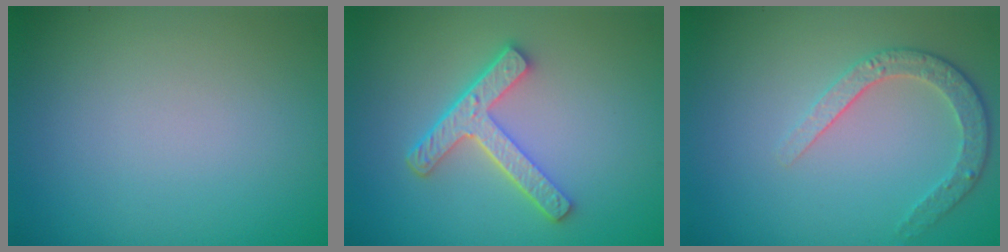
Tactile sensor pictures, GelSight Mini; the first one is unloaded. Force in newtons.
{"total": 4.4, "press": 3.3, "slide": 2.9}
{"total": 2.6, "press": 2.5, "slide": 1.0}